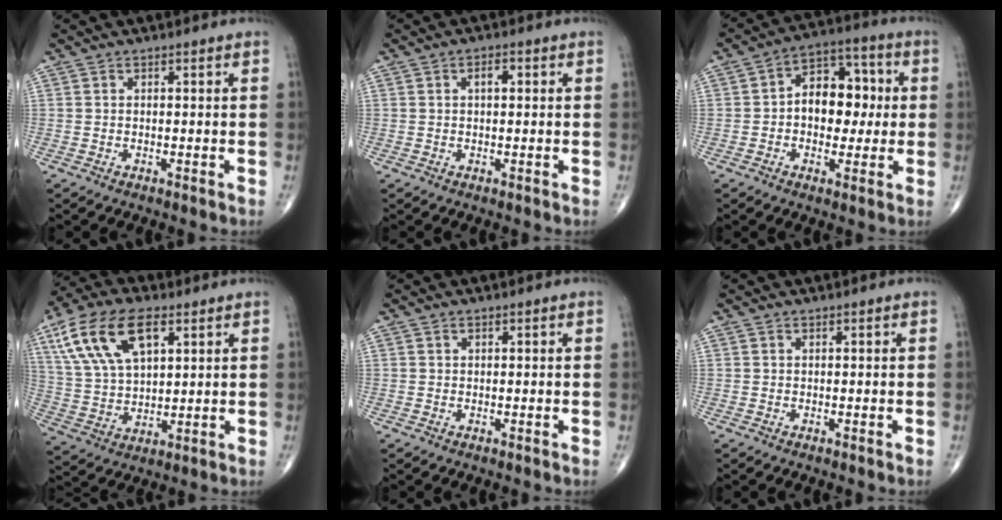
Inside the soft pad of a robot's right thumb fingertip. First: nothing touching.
{"total": 1.9, "force": [0.5, 1.0, 1.6], "torque": [-0.023, 0.004, 0.005]}
{"total": 11.7, "force": [0.3, 8.1, 8.5], "torque": [-0.081, 0.029, -0.004]}
{"total": 16.6, "force": [7.4, 8.3, 12.3], "torque": [-0.232, -0.009, 0.141]}
{"total": 0.0}
{"total": 0.0}